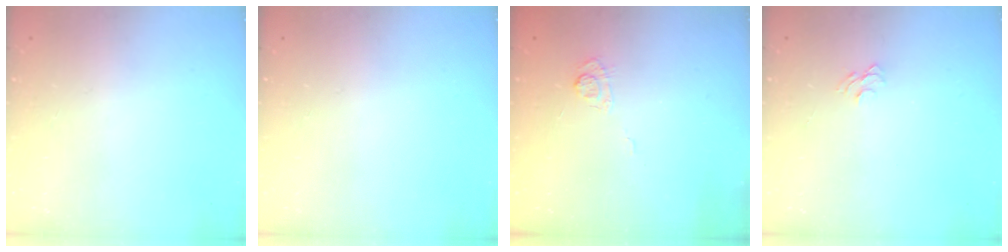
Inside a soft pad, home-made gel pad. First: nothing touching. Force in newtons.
{"total": 0.0}
{"total": 3.6, "press": 3.1, "slide": 1.7}
{"total": 4.1, "press": 4.0, "slide": 0.3}